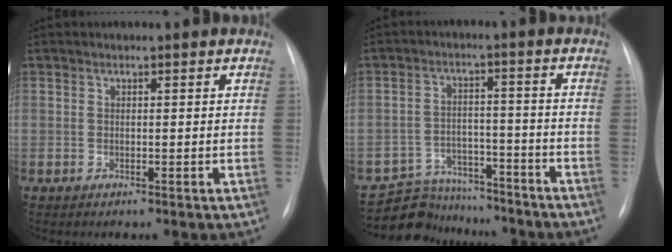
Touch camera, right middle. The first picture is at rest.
{"total": 10.3, "force": [-9.5, 4.0, 0.2], "torque": [0.001, 0.029, -0.148]}